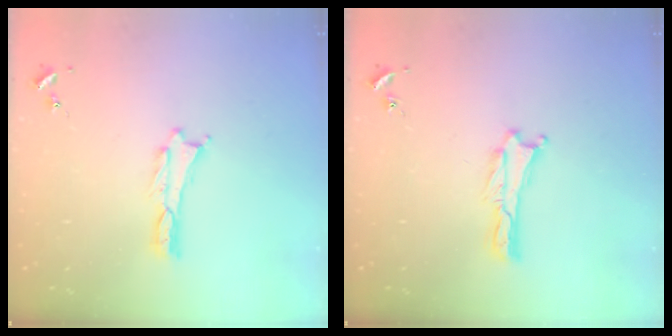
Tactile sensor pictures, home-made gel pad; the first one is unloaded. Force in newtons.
{"total": 0.0}